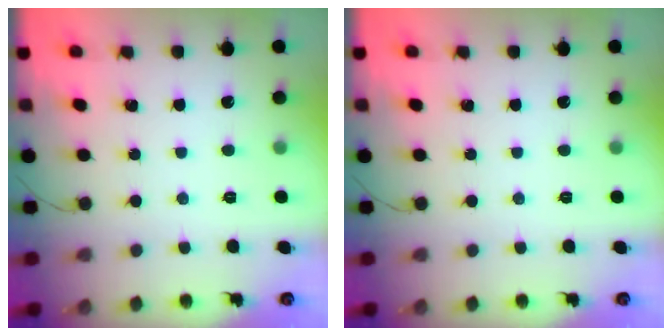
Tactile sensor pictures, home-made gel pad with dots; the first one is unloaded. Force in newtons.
{"total": 0.0}